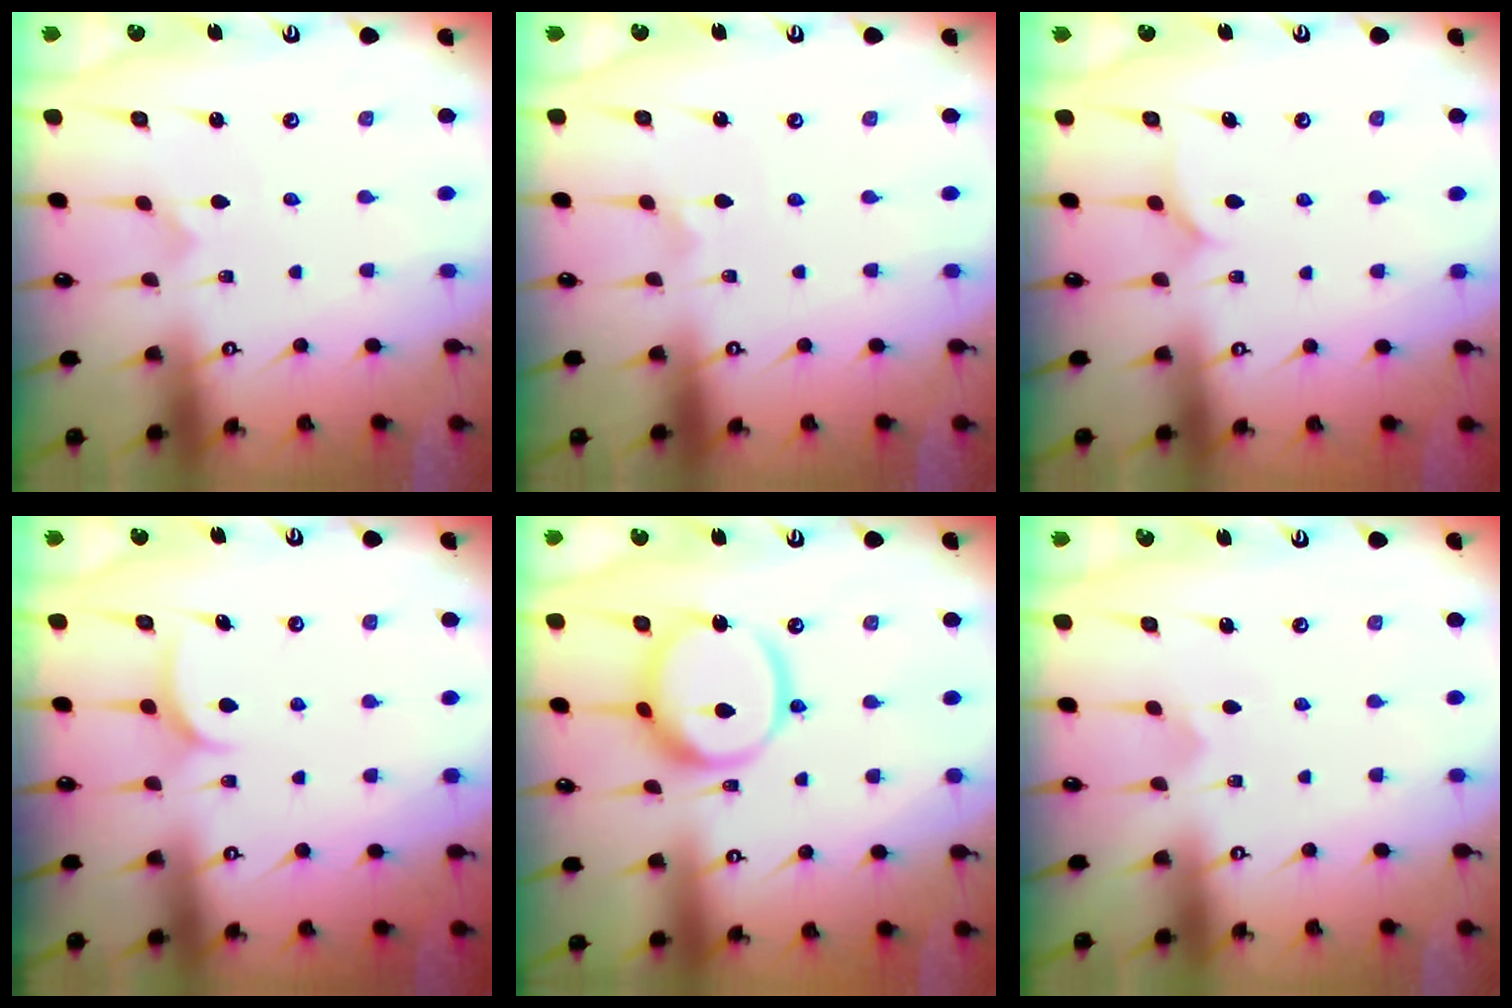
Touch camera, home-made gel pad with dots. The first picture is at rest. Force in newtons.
{"total": 1.3, "press": 1.3, "slide": 0.3}
{"total": 5.1, "press": 5.1, "slide": 0.5}
{"total": 5.5, "press": 5.5, "slide": 0.3}
{"total": 15.1, "press": 15.0, "slide": 1.8}
{"total": 2.3, "press": 2.3, "slide": 0.2}